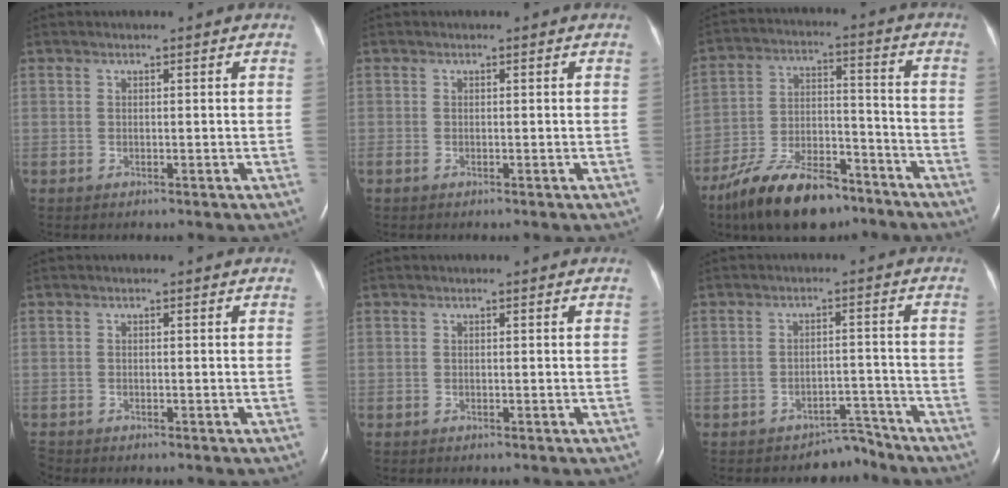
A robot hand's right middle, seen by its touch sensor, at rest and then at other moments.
{"total": 0.0}
{"total": 15.3, "force": [-11.5, 5.1, 8.6], "torque": [-0.162, 0.002, -0.202]}
{"total": 1.0, "force": [-1.0, 0.2, 0.0], "torque": [-0.003, -0.004, -0.017]}
{"total": 0.0}
{"total": 3.7, "force": [-3.5, 1.0, -0.7], "torque": [0.013, 0.014, -0.049]}